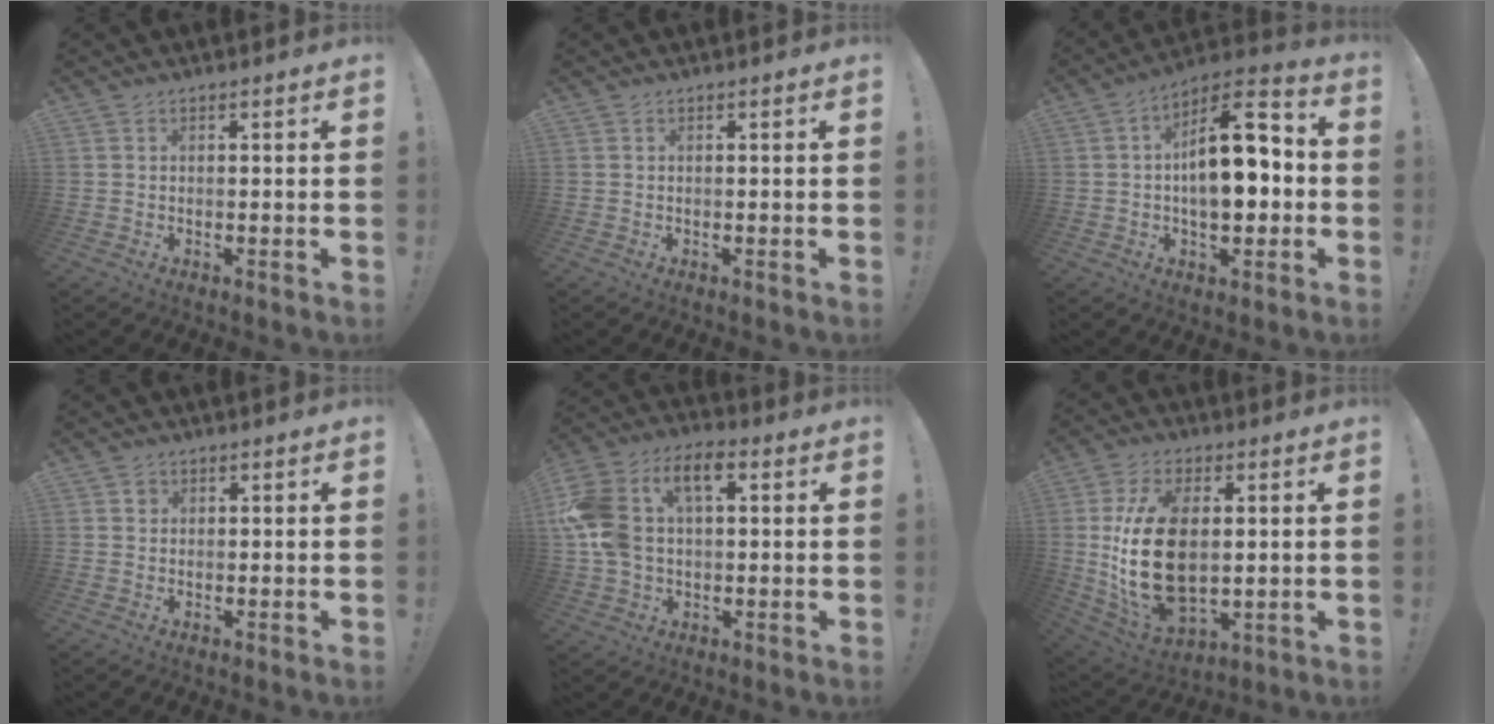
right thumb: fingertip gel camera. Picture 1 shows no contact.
{"total": 0.0}
{"total": 16.5, "force": [-0.8, 8.6, 14.0], "torque": [-0.205, 0.014, -0.014]}
{"total": 1.5, "force": [0.5, 1.4, 0.3], "torque": [0.000, 0.000, 0.009]}
{"total": 16.7, "force": [4.1, 10.7, 12.1], "torque": [-0.242, -0.005, 0.067]}
{"total": 21.8, "force": [1.8, 13.1, 17.3], "torque": [-0.334, -0.012, 0.042]}